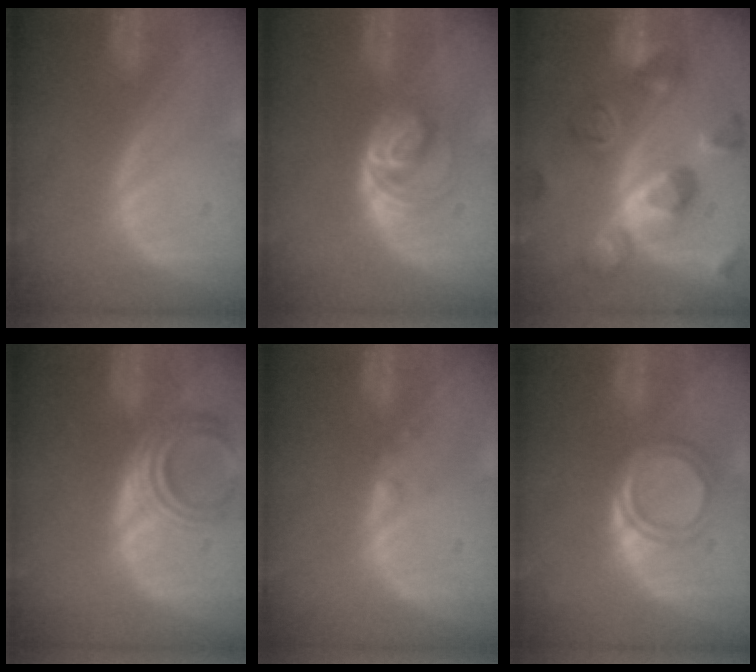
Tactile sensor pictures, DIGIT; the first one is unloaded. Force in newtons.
{"total": 6.3, "press": 5.4, "slide": 3.2}
{"total": 11.4, "press": 11.4, "slide": 1.0}
{"total": 5.1, "press": 5.0, "slide": 0.5}
{"total": 0.6, "press": 0.6, "slide": 0.2}
{"total": 4.4, "press": 4.4, "slide": 0.2}